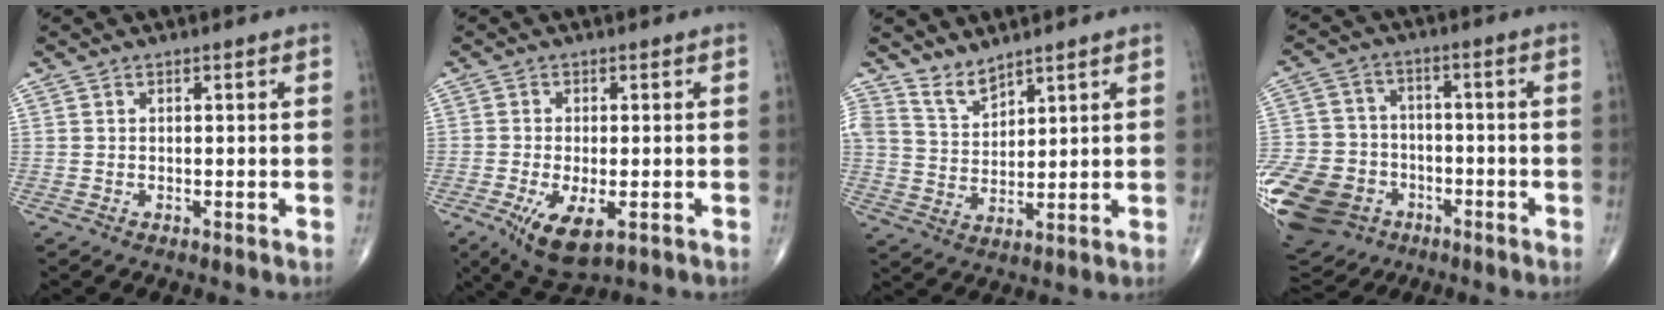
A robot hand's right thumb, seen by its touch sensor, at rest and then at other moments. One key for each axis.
{"total": 8.1, "fx": -3.1, "fy": 3.3, "fz": 6.7, "tx": -0.117, "ty": -0.017, "tz": -0.045}
{"total": 4.6, "fx": 4.2, "fy": 1.5, "fz": 1.0, "tx": -0.009, "ty": -0.037, "tz": 0.095}
{"total": 22.8, "fx": -9.4, "fy": 17.5, "fz": 11.1, "tx": -0.264, "ty": 0.033, "tz": -0.157}